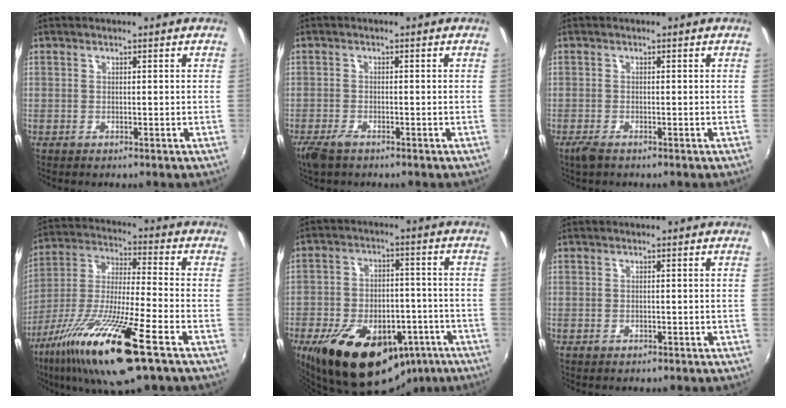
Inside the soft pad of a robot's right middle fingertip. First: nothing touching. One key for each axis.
{"total": 3.8, "fx": -2.7, "fy": 1.4, "fz": 2.2, "tx": -0.058, "ty": -0.012, "tz": -0.053}
{"total": 2.4, "fx": -1.7, "fy": 0.8, "fz": 1.5, "tx": -0.035, "ty": -0.008, "tz": -0.034}
{"total": 20.3, "fx": -11.3, "fy": 2.2, "fz": 16.8, "tx": -0.327, "ty": -0.044, "tz": -0.212}
{"total": 24.5, "fx": -13.1, "fy": 14.1, "fz": 15.1, "tx": -0.284, "ty": 0.000, "tz": -0.169}
{"total": 0.6, "fx": -0.4, "fy": 0.4, "fz": 0.3, "tx": -0.005, "ty": -0.003, "tz": -0.007}